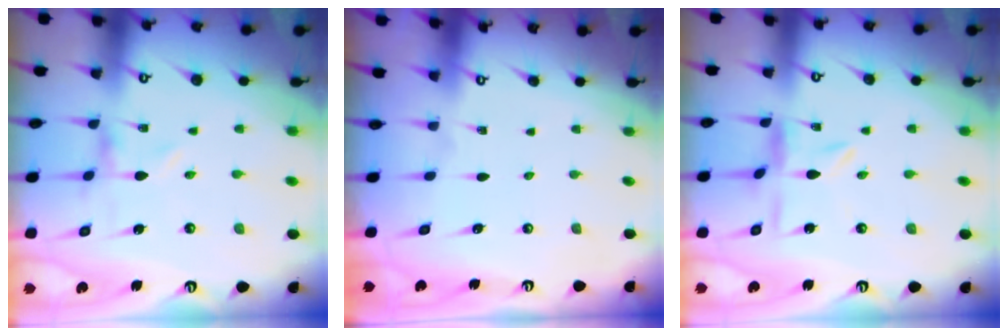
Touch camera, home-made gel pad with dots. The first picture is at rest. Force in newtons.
{"total": 0.0}
{"total": 1.3, "press": 1.2, "slide": 0.2}